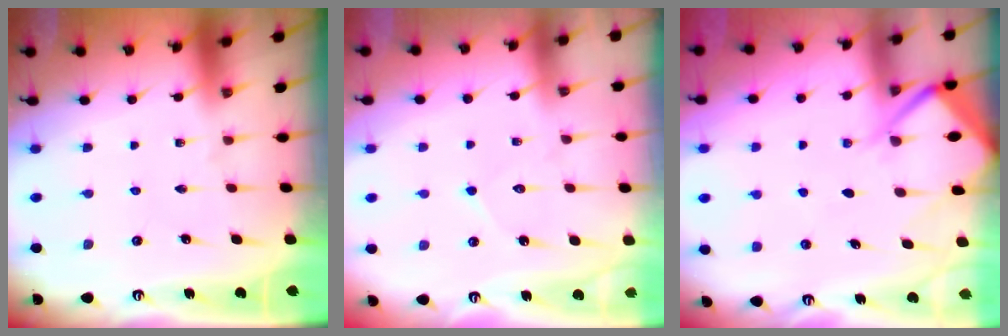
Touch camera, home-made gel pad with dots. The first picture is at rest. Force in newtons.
{"total": 5.5, "press": 5.5, "slide": 0.5}
{"total": 8.5, "press": 8.5, "slide": 0.7}